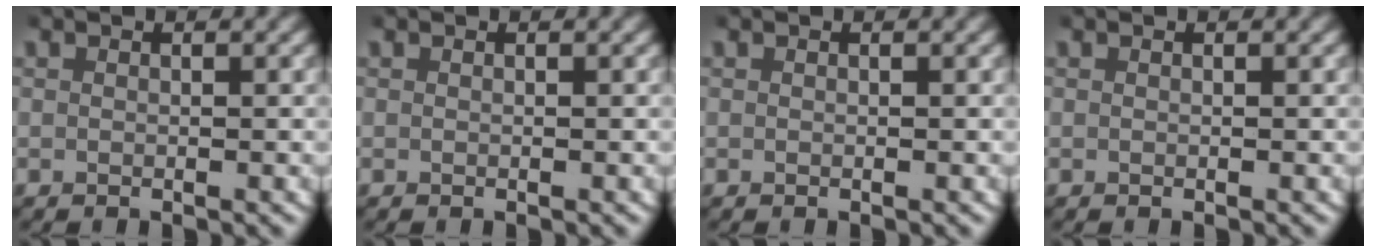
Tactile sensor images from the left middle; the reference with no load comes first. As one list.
[{"total": 0.0}, {"total": 0.0}, {"total": 0.0}]